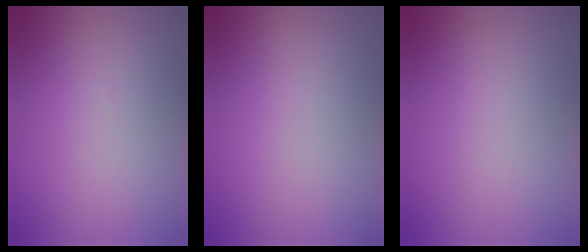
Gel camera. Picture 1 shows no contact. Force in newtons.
{"total": 0.0}
{"total": 0.0}